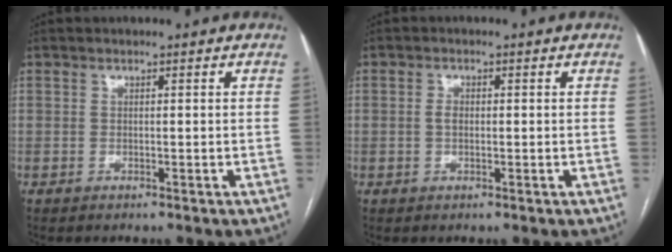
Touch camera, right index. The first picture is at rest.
{"total": 1.4, "force": [0.0, 0.8, 1.1], "torque": [-0.021, 0.003, -0.001]}